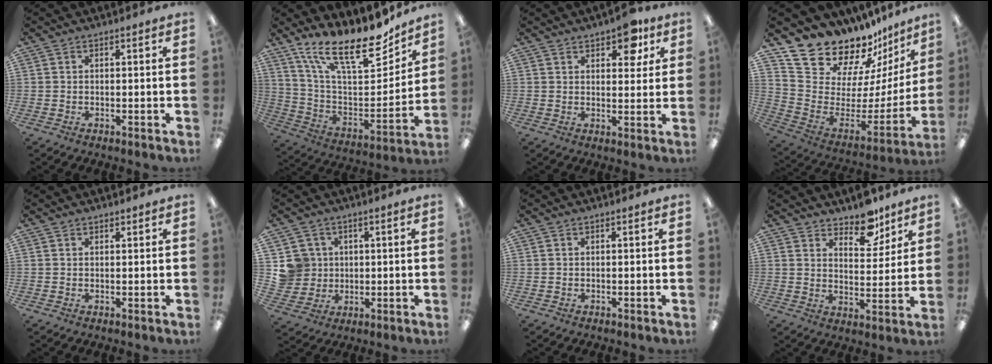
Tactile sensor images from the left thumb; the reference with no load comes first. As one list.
[{"total": 21.1, "force": [16.0, 6.6, 12.1], "torque": [-0.210, -0.112, 0.277]}, {"total": 7.2, "force": [4.7, 3.5, 4.2], "torque": [-0.044, -0.020, 0.077]}, {"total": 19.3, "force": [18.0, 6.3, 3.3], "torque": [-0.065, -0.168, 0.332]}, {"total": 1.0, "force": [0.9, 0.3, 0.0], "torque": [0.000, -0.001, 0.018]}, {"total": 7.5, "force": [2.2, 7.1, 0.3], "torque": [-0.020, 0.000, 0.046]}, {"total": 0.0}, {"total": 9.5, "force": [8.0, 4.2, 3.1], "torque": [-0.032, -0.057, 0.143]}]